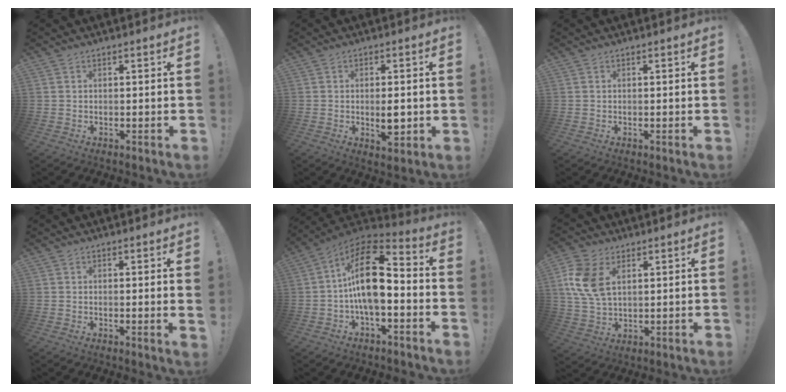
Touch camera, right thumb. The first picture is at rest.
{"total": 5.7, "force": [-1.0, 2.2, 5.1], "torque": [-0.079, 0.000, -0.016]}
{"total": 0.0}
{"total": 1.4, "force": [0.5, -0.6, 1.1], "torque": [-0.010, -0.007, 0.006]}
{"total": 18.4, "force": [0.5, 9.5, 15.8], "torque": [-0.270, 0.007, 0.011]}
{"total": 12.0, "force": [4.3, 7.6, 8.3], "torque": [-0.174, -0.007, 0.082]}